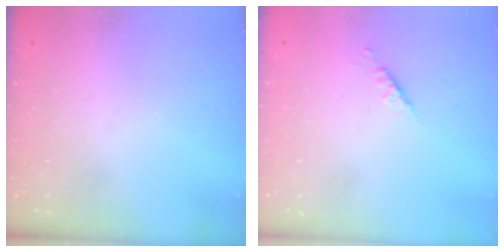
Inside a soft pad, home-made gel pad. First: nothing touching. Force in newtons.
{"total": 2.5, "press": 2.4, "slide": 0.7}